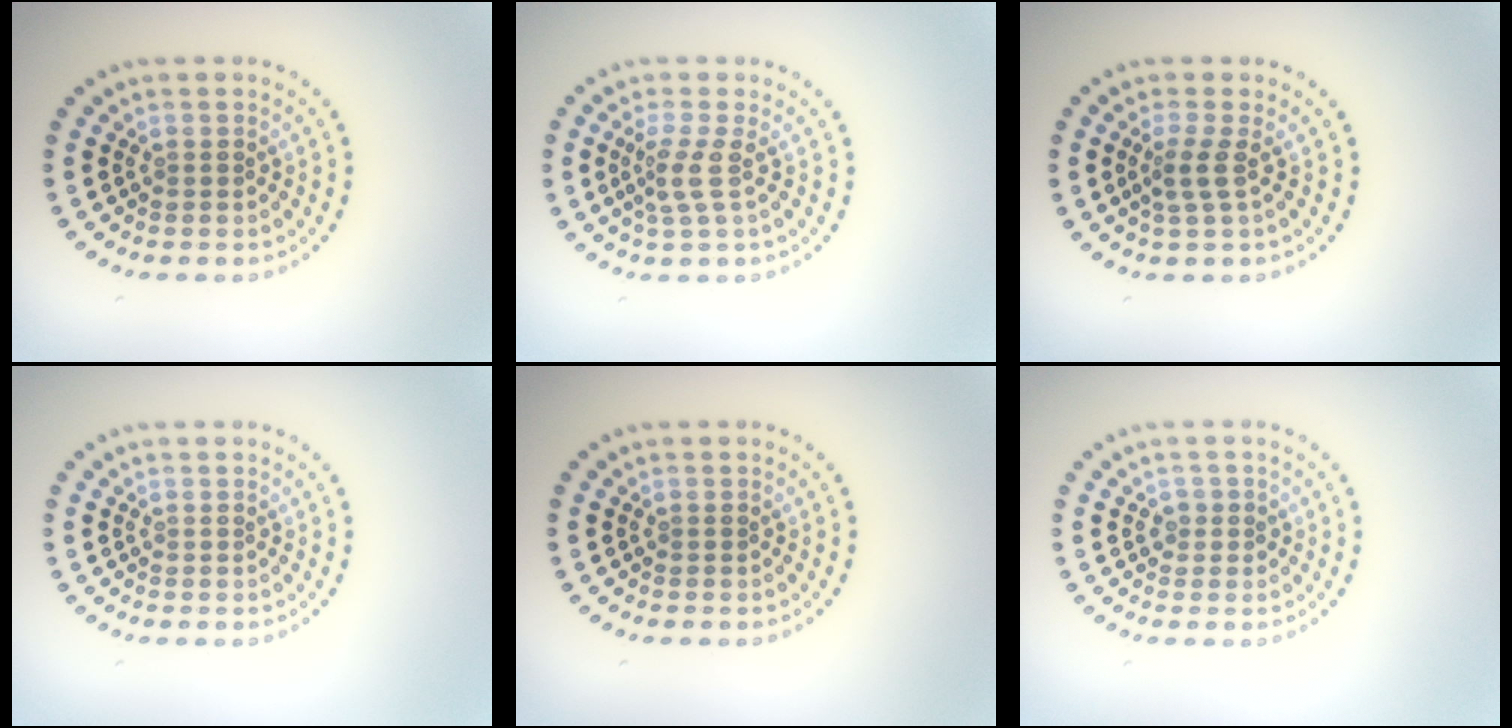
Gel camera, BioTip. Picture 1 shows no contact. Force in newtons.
{"total": 2.3, "press": 1.6, "slide": 1.7}
{"total": 2.0, "press": 1.3, "slide": 1.4}
{"total": 0.0}
{"total": 0.0}
{"total": 1.2, "press": 1.0, "slide": 0.6}